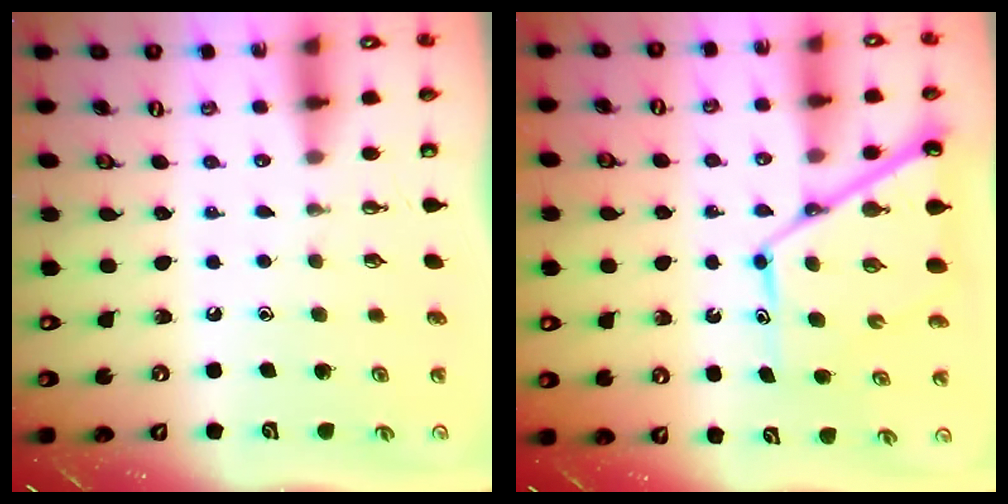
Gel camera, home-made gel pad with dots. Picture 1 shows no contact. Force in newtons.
{"total": 13.3, "press": 13.2, "slide": 1.2}